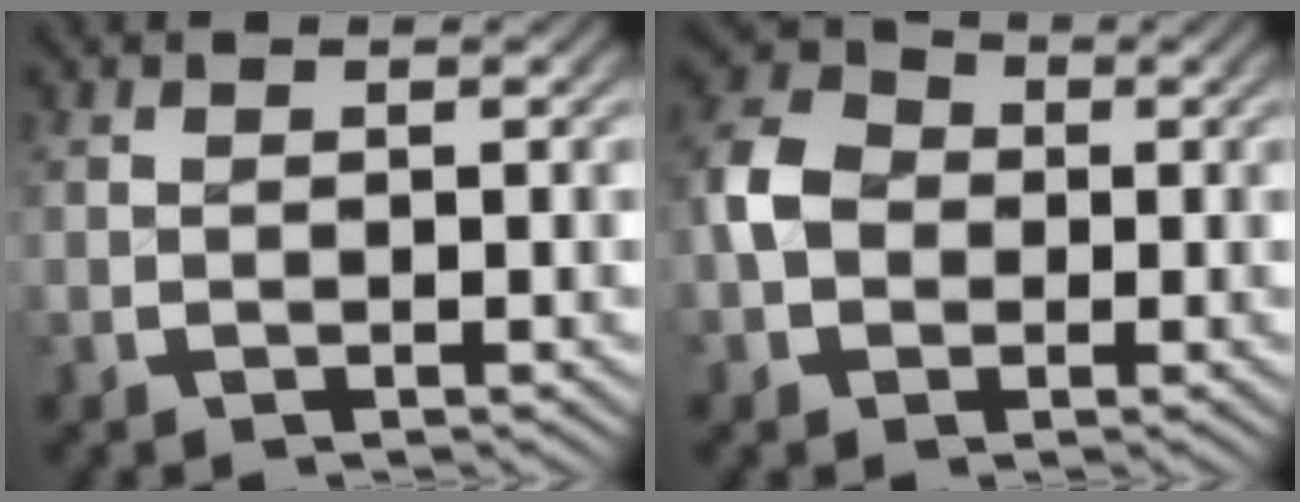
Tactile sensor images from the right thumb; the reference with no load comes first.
{"total": 5.6, "force": [-0.2, 4.7, 3.2], "torque": [-0.074, -0.004, -0.011]}